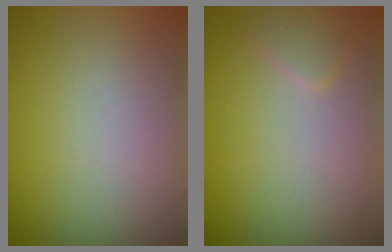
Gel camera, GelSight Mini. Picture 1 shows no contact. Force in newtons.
{"total": 1.3, "press": 1.3, "slide": 0.1}